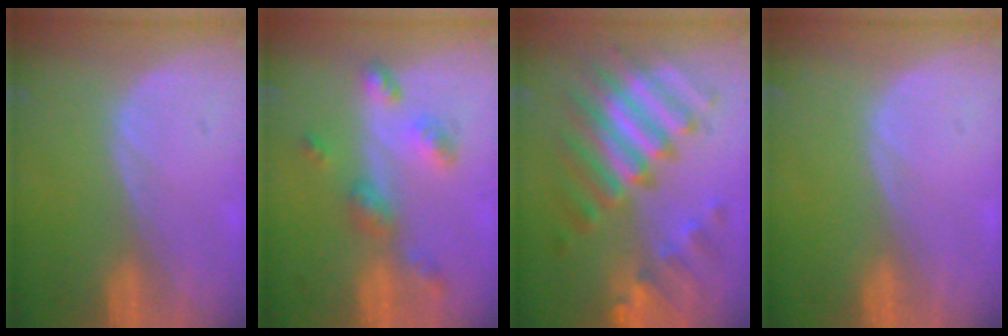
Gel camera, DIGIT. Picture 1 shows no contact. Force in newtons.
{"total": 6.3, "press": 5.6, "slide": 3.0}
{"total": 11.8, "press": 11.8, "slide": 1.2}
{"total": 0.0}